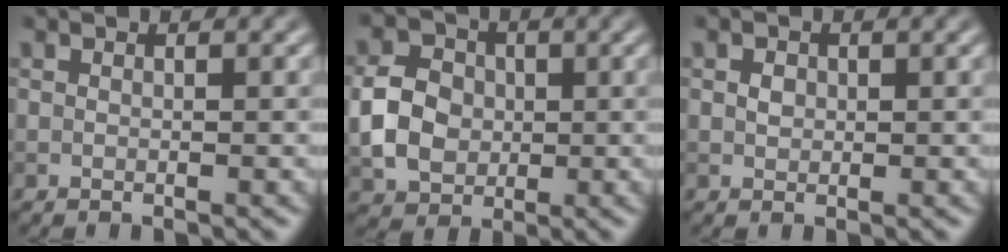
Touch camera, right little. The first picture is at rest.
{"total": 4.9, "force": [-0.4, 4.1, 2.6], "torque": [-0.051, 0.006, -0.014]}
{"total": 1.0, "force": [0.1, 0.8, 0.5], "torque": [-0.009, 0.000, 0.001]}